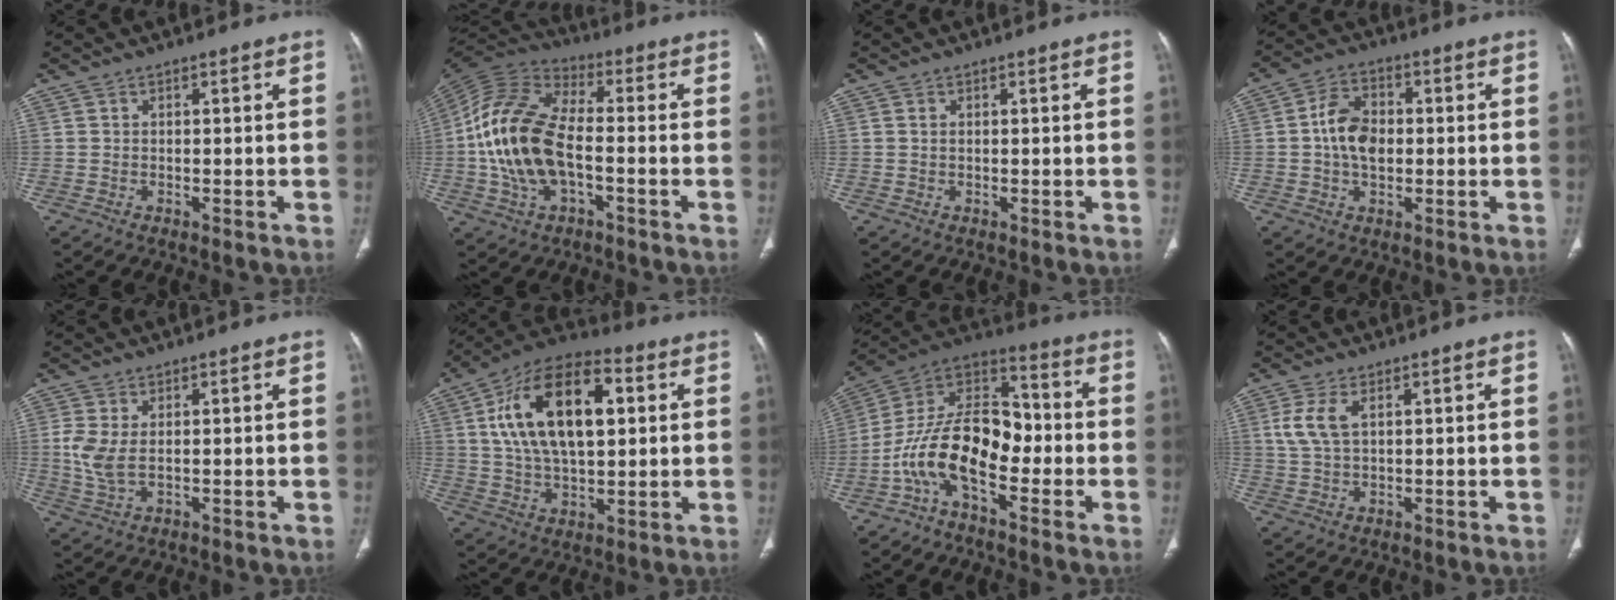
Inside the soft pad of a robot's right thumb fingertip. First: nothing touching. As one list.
[{"total": 17.5, "force": [-2.6, 9.2, 14.6], "torque": [-0.294, 0.028, -0.053]}, {"total": 0.6, "force": [0.2, 0.4, 0.4], "torque": [-0.013, 0.003, 0.004]}, {"total": 8.4, "force": [0.1, 5.7, 6.2], "torque": [-0.098, 0.014, -0.004]}, {"total": 4.8, "force": [0.6, 2.5, 4.1], "torque": [-0.098, -0.005, 0.017]}, {"total": 20.9, "force": [4.8, 10.9, 17.1], "torque": [-0.279, 0.010, 0.076]}, {"total": 16.4, "force": [-5.1, 8.6, 13.0], "torque": [-0.216, 0.070, -0.101]}, {"total": 5.4, "force": [1.8, 2.7, 4.4], "torque": [-0.108, 0.003, 0.040]}]